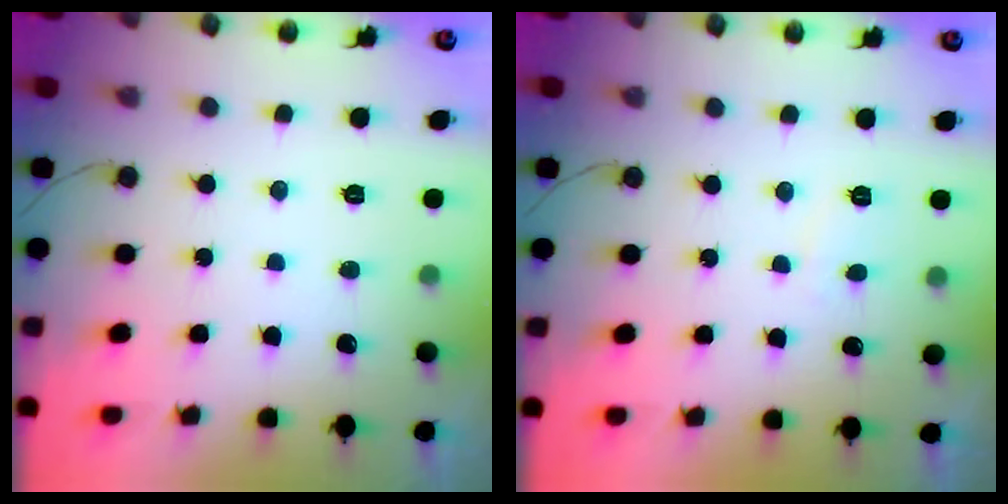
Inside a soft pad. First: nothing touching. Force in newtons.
{"total": 1.6, "press": 1.6, "slide": 0.5}